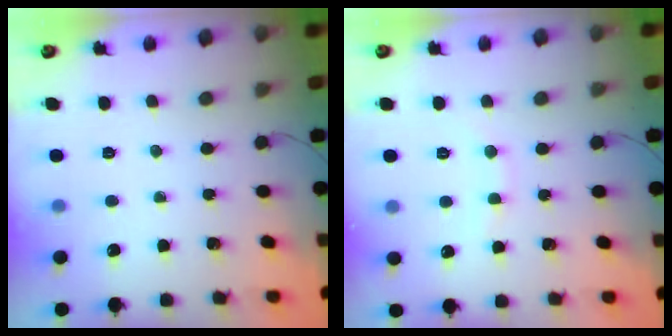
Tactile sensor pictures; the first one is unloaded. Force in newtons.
{"total": 6.2, "press": 6.0, "slide": 1.4}